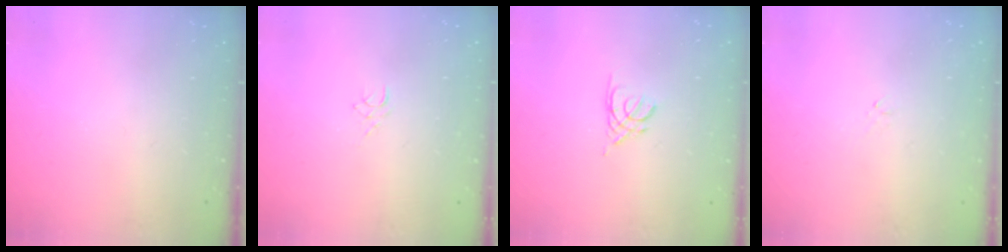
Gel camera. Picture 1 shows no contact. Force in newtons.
{"total": 5.0, "press": 4.9, "slide": 0.3}
{"total": 2.1, "press": 2.0, "slide": 0.4}
{"total": 0.7, "press": 0.5, "slide": 0.4}